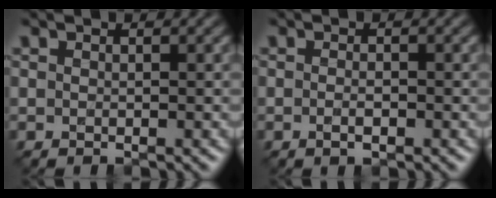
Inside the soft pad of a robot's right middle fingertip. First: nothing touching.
{"total": 1.2, "force": [-0.5, 0.4, 1.1], "torque": [-0.021, -0.003, -0.009]}